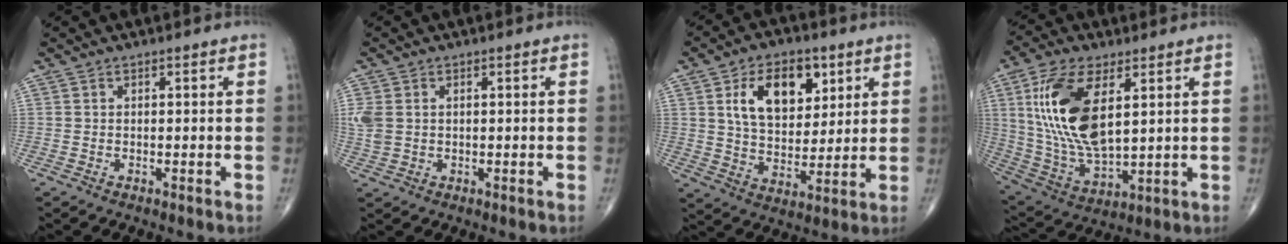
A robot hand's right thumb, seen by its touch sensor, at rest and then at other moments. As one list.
[{"total": 4.1, "force": [0.5, 3.0, 2.7], "torque": [-0.079, 0.006, 0.015]}, {"total": 14.3, "force": [5.5, 8.8, 9.9], "torque": [-0.122, -0.022, 0.101]}, {"total": 18.6, "force": [5.1, 8.7, 15.7], "torque": [-0.316, -0.021, 0.104]}]